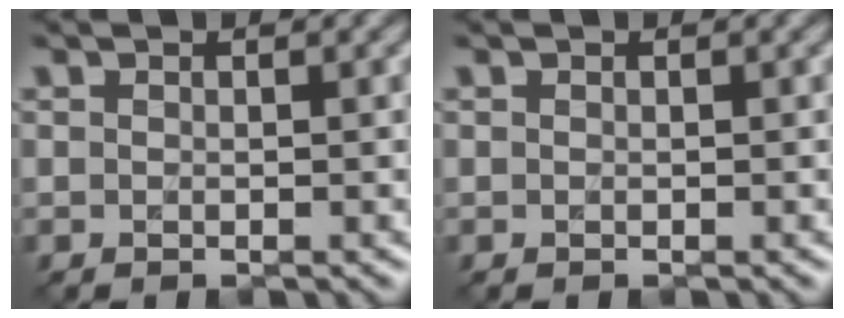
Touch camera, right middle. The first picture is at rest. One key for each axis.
{"total": 0.0}